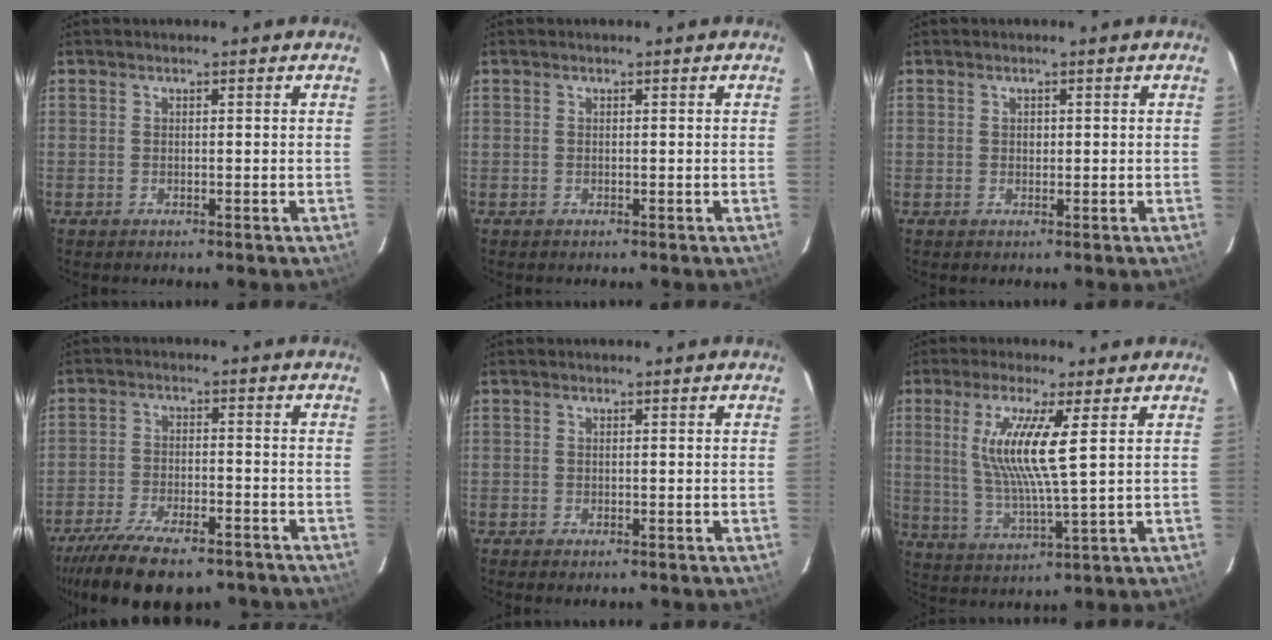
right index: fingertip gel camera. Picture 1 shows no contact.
{"total": 0.0}
{"total": 0.8, "force": [0.2, 0.7, 0.3], "torque": [-0.002, 0.003, 0.003]}
{"total": 17.7, "force": [-14.1, 5.7, 9.2], "torque": [-0.189, -0.029, -0.217]}
{"total": 0.7, "force": [-0.5, 0.2, 0.4], "torque": [-0.009, -0.002, -0.008]}
{"total": 10.5, "force": [3.0, 0.1, 10.0], "torque": [-0.196, -0.012, 0.063]}